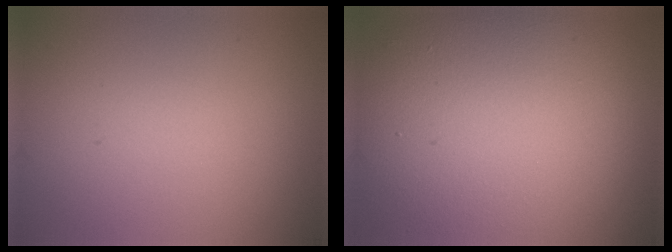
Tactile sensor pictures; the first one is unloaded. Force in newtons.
{"total": 15.6, "press": 15.5, "slide": 0.8}